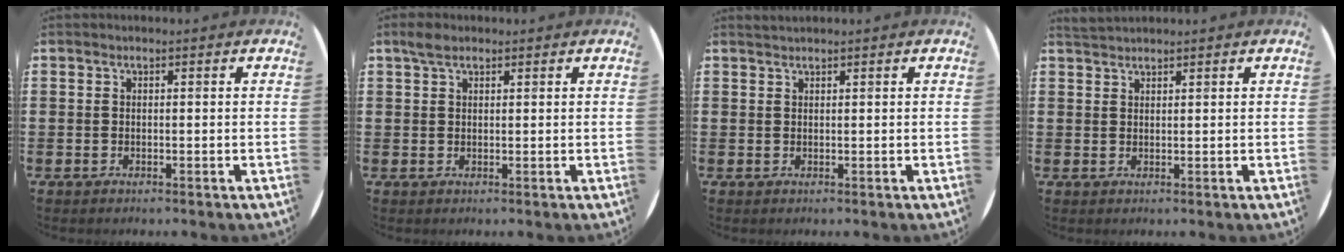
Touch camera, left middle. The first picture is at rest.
{"total": 2.0, "force": [1.6, 0.9, 1.0], "torque": [-0.013, 0.003, 0.027]}
{"total": 0.6, "force": [0.6, -0.1, 0.0], "torque": [0.000, 0.001, 0.011]}
{"total": 1.4, "force": [1.4, 0.1, 0.0], "torque": [-0.001, 0.001, 0.027]}